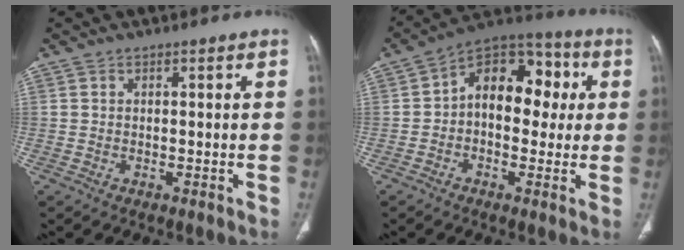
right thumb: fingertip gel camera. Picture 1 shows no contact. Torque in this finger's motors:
{"motor_torque": [0.37, 0.47, 0.69, -0.67, 0.25]}